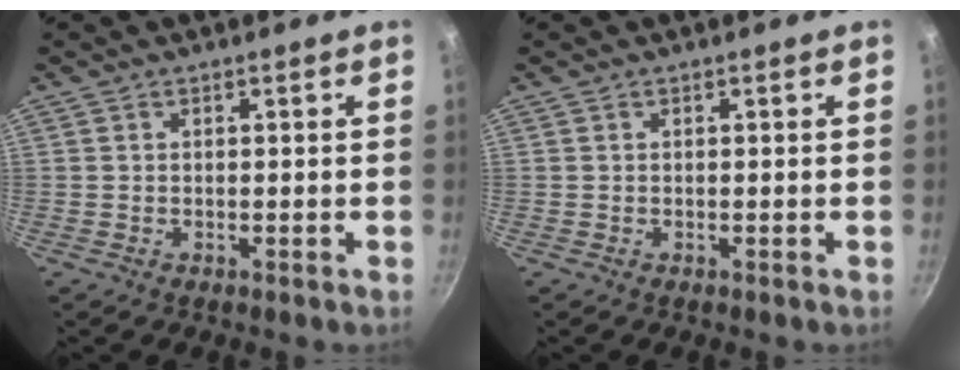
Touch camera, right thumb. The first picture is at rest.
{"total": 0.0}